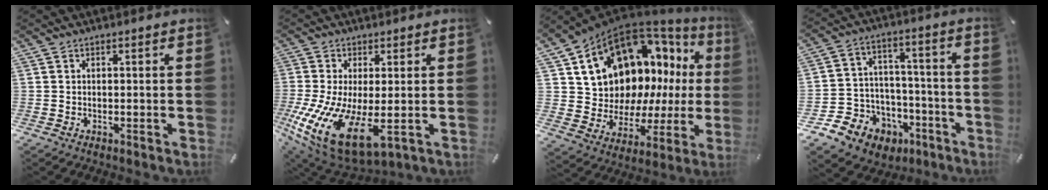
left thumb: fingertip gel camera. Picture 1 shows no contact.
{"total": 17.0, "force": [-2.3, 8.2, 14.7], "torque": [-0.298, -0.019, -0.023]}
{"total": 14.5, "force": [7.9, 10.3, 6.4], "torque": [-0.111, -0.090, 0.164]}
{"total": 10.1, "force": [-4.0, 9.2, 1.4], "torque": [-0.030, 0.019, -0.054]}